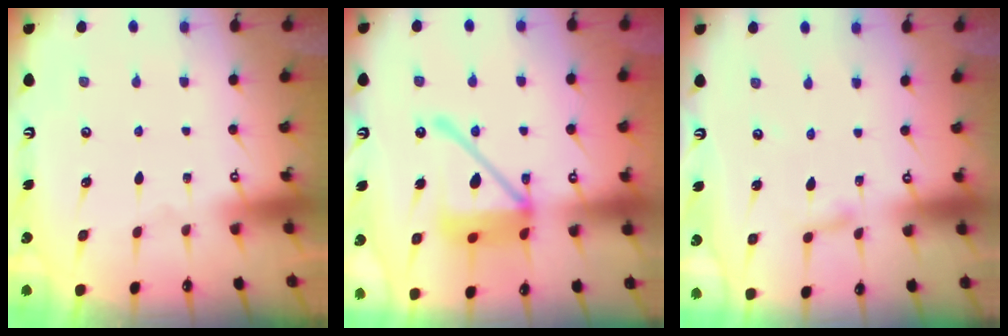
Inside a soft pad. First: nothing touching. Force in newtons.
{"total": 17.2, "press": 17.0, "slide": 2.3}
{"total": 2.4, "press": 2.4, "slide": 0.2}